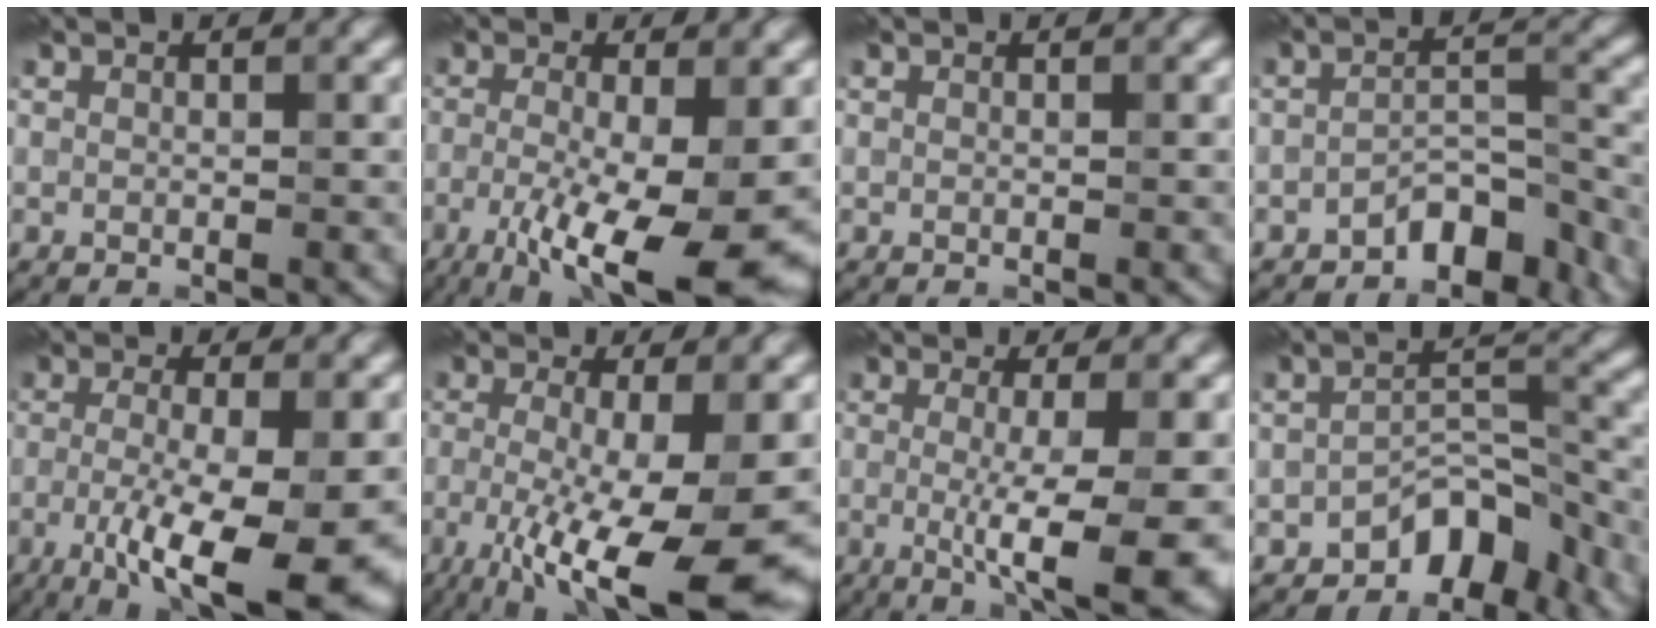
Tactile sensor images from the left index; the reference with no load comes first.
{"total": 11.4, "force": [-3.9, 3.0, 10.3], "torque": [-0.181, -0.026, -0.058]}
{"total": 0.0}
{"total": 4.6, "force": [-3.5, 1.9, 2.2], "torque": [-0.022, 0.010, -0.065]}
{"total": 10.8, "force": [-3.3, 2.9, 9.9], "torque": [-0.171, -0.022, -0.047]}
{"total": 12.3, "force": [-4.8, 2.8, 10.9], "torque": [-0.196, -0.030, -0.073]}
{"total": 8.9, "force": [-1.3, 1.9, 8.6], "torque": [-0.122, -0.019, -0.017]}
{"total": 5.9, "force": [-4.2, 2.8, 3.0], "torque": [-0.028, 0.009, -0.077]}